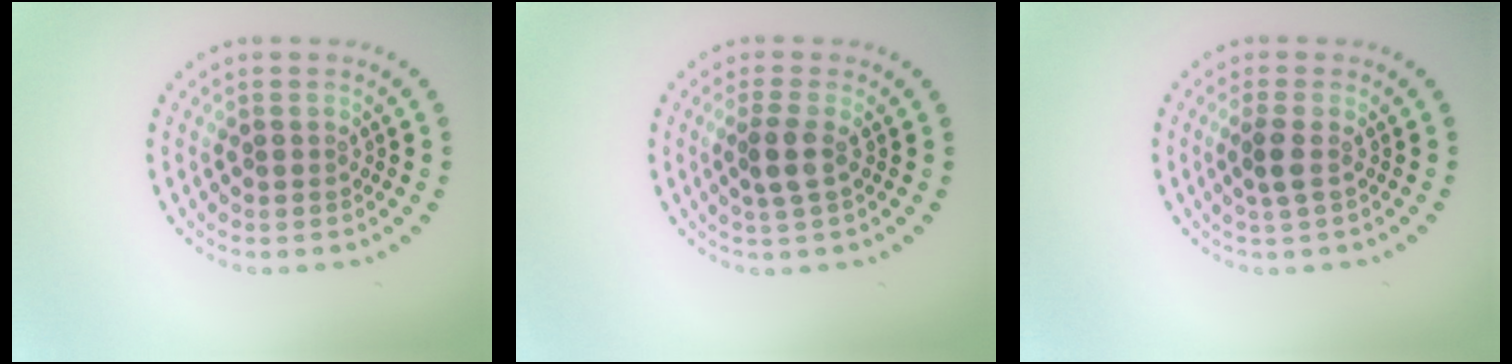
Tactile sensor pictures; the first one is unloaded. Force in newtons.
{"total": 1.8, "press": 1.5, "slide": 1.0}
{"total": 1.3, "press": 1.0, "slide": 0.9}